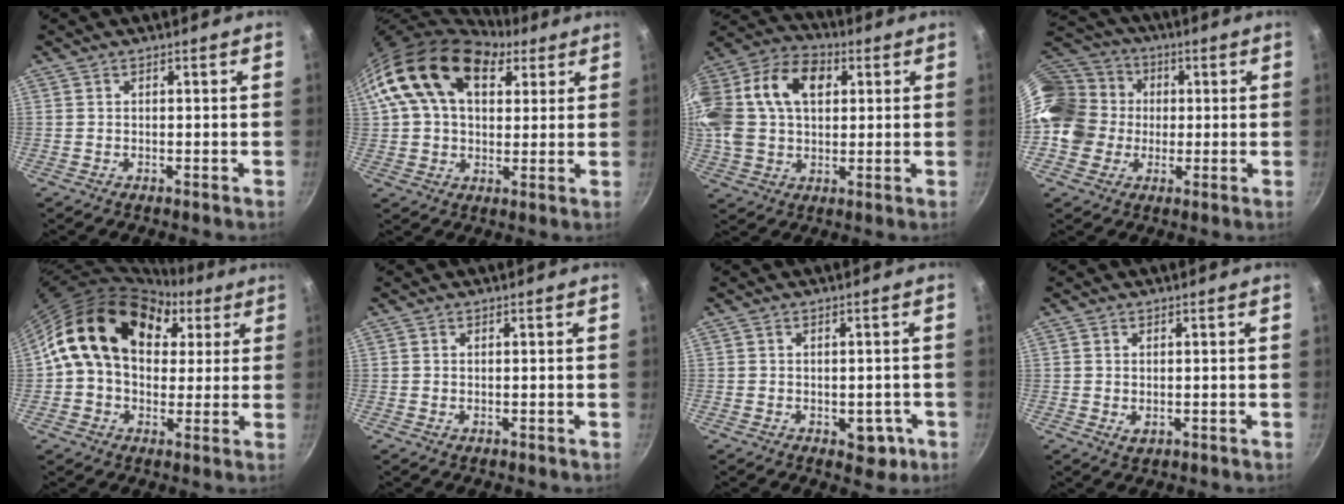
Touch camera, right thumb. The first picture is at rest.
{"total": 19.3, "force": [8.1, 12.1, 12.6], "torque": [-0.206, 0.003, 0.129]}
{"total": 26.3, "force": [6.6, 18.3, 17.8], "torque": [-0.395, 0.045, 0.101]}
{"total": 17.6, "force": [0.3, 15.5, 8.4], "torque": [-0.147, 0.041, -0.002]}
{"total": 19.7, "force": [5.8, 14.4, 12.1], "torque": [-0.179, 0.020, 0.085]}
{"total": 0.0}
{"total": 4.7, "force": [-1.5, 3.2, 3.2], "torque": [-0.010, 0.012, -0.011]}
{"total": 1.6, "force": [0.1, 1.1, 1.1], "torque": [-0.018, -0.003, 0.003]}